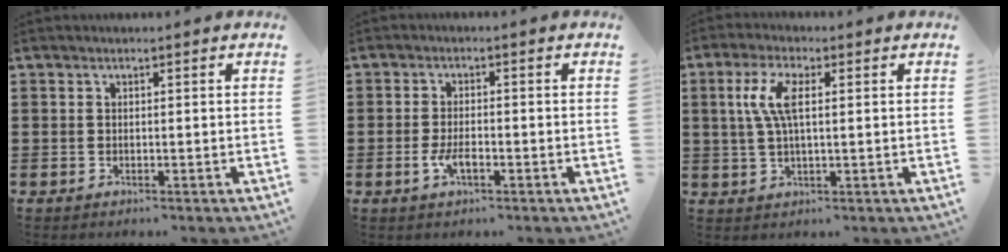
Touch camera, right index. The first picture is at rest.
{"total": 3.4, "force": [-1.3, 1.2, 2.9], "torque": [-0.056, 0.000, -0.023]}
{"total": 6.2, "force": [1.2, 2.0, 5.7], "torque": [-0.127, 0.003, 0.014]}